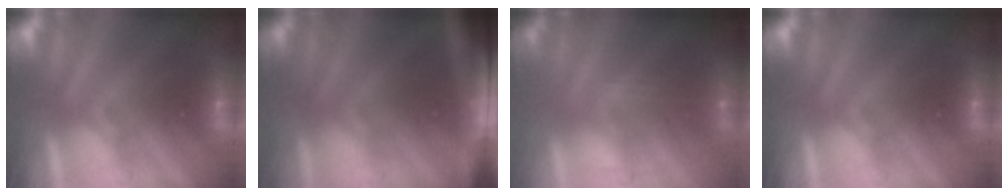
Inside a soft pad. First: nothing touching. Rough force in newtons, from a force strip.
{"total": 7.8}
{"total": 2.7}
{"total": 0.0}